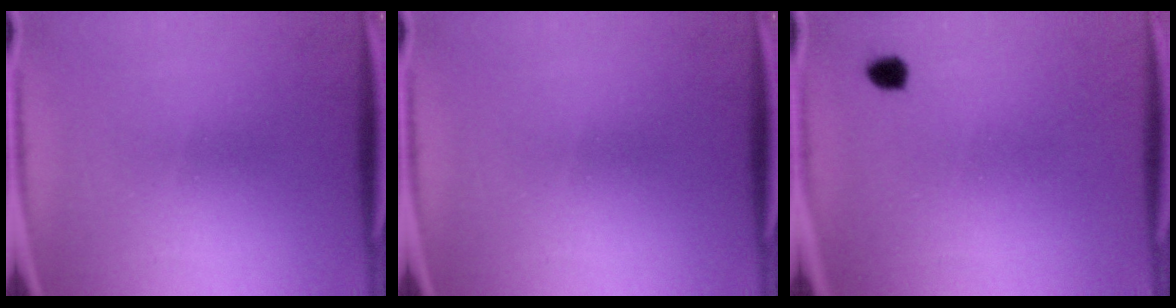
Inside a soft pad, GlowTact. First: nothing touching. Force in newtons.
{"total": 0.0}
{"total": 1.9}